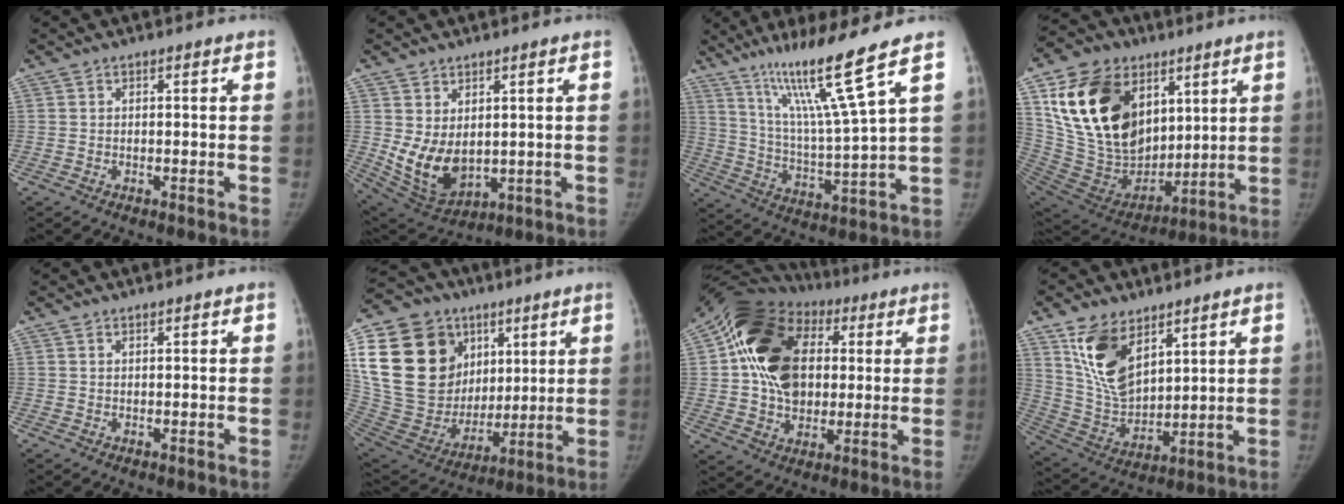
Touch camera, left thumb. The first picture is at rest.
{"total": 10.2, "force": [0.6, 6.9, 7.5], "torque": [-0.120, -0.013, 0.044]}
{"total": 15.3, "force": [9.7, -1.4, 11.7], "torque": [-0.197, -0.062, 0.177]}
{"total": 27.3, "force": [10.2, 18.7, 17.0], "torque": [-0.298, -0.021, 0.200]}
{"total": 0.8, "force": [0.5, 0.4, 0.5], "torque": [-0.004, 0.000, 0.010]}
{"total": 29.8, "force": [9.7, 22.4, 17.1], "torque": [-0.317, 0.022, 0.193]}
{"total": 22.6, "force": [4.1, 16.8, 14.6], "torque": [-0.243, 0.012, 0.071]}
{"total": 14.7, "force": [7.8, 8.1, 9.4], "torque": [-0.149, -0.041, 0.168]}